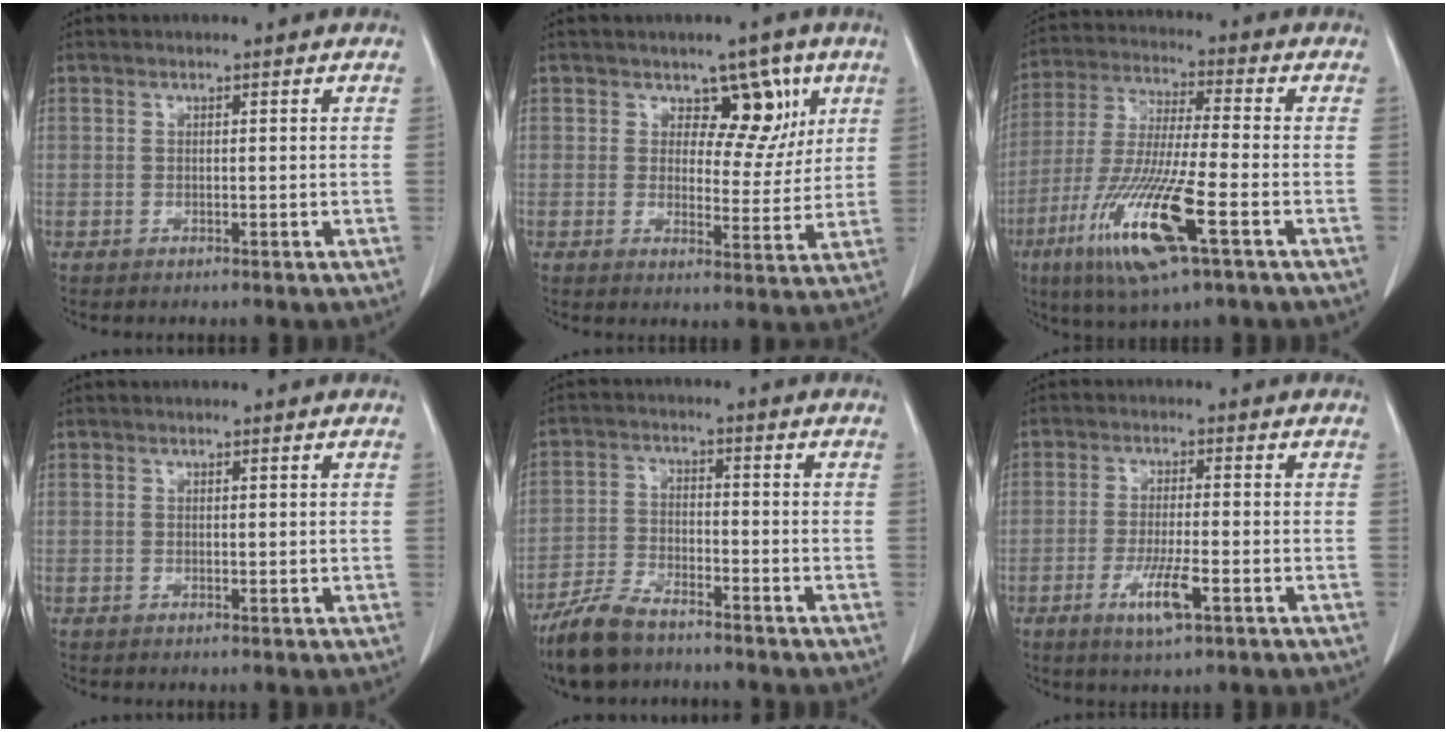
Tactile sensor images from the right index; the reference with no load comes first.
{"total": 6.9, "force": [3.2, 4.3, 4.3], "torque": [-0.035, 0.002, 0.043]}
{"total": 15.7, "force": [-6.7, 1.2, 14.1], "torque": [-0.292, -0.030, -0.123]}
{"total": 0.7, "force": [0.0, 0.3, 0.6], "torque": [-0.008, -0.002, -0.001]}
{"total": 8.0, "force": [-6.5, 2.5, 4.0], "torque": [-0.090, -0.017, -0.126]}
{"total": 6.2, "force": [-2.7, 0.6, 5.5], "torque": [-0.106, -0.011, -0.048]}